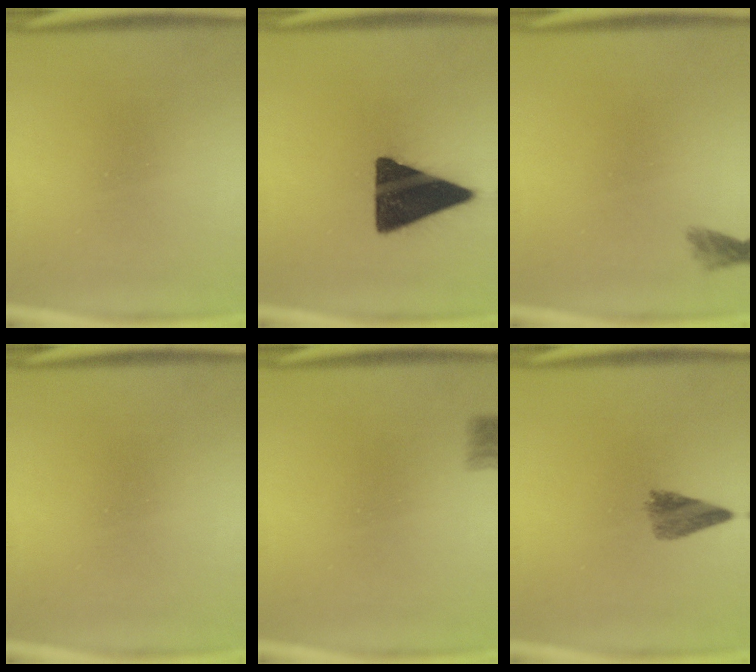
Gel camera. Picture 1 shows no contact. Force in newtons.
{"total": 17.3}
{"total": 1.6}
{"total": 0.0}
{"total": 2.1}
{"total": 3.6}